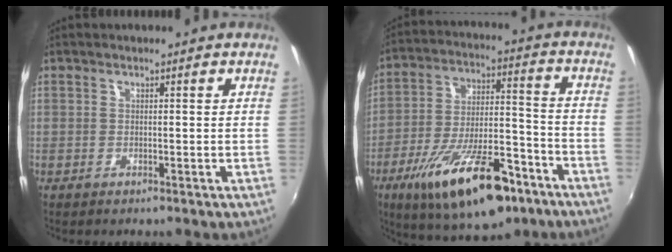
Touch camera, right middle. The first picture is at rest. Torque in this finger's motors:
{"motor_torque": [1.23, -0.91, 0.51, 0.21]}